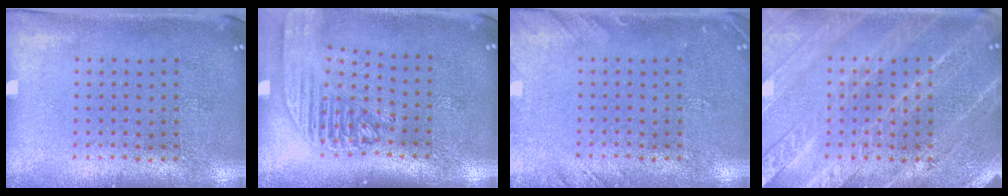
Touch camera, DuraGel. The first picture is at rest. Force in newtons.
{"total": 2.0, "press": 1.7, "slide": 1.1}
{"total": 1.6, "press": 1.6, "slide": 0.2}
{"total": 3.1, "press": 3.1, "slide": 0.4}